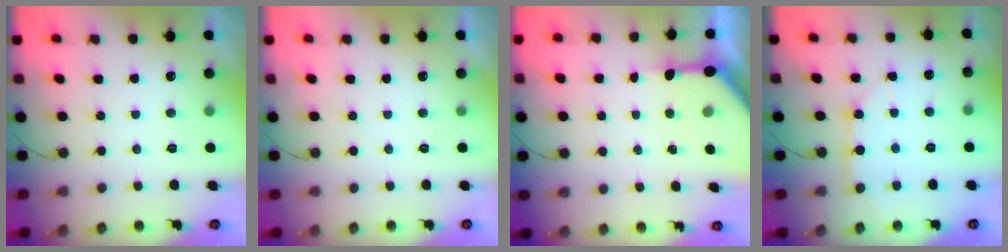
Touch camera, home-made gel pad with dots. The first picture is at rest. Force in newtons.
{"total": 0.0}
{"total": 6.6, "press": 6.6, "slide": 0.9}
{"total": 4.8, "press": 4.8, "slide": 0.5}